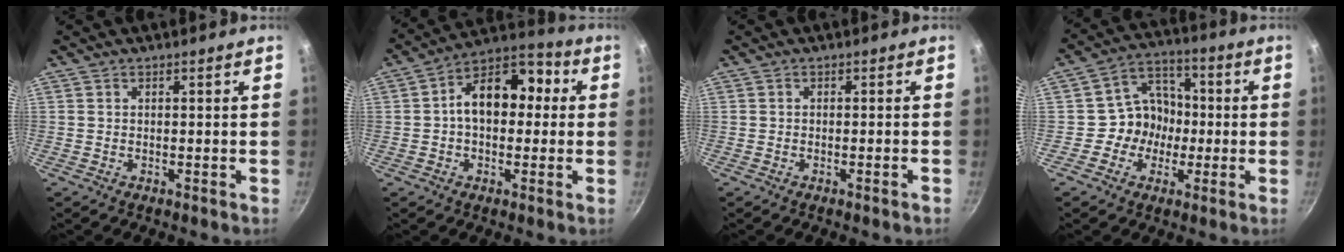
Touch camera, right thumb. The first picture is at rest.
{"total": 13.9, "force": [1.2, 9.5, 10.1], "torque": [-0.104, 0.042, 0.000]}
{"total": 0.8, "force": [-0.5, -0.1, 0.5], "torque": [-0.015, 0.010, -0.007]}
{"total": 9.3, "force": [-1.1, 8.4, 3.9], "torque": [-0.013, 0.026, -0.034]}